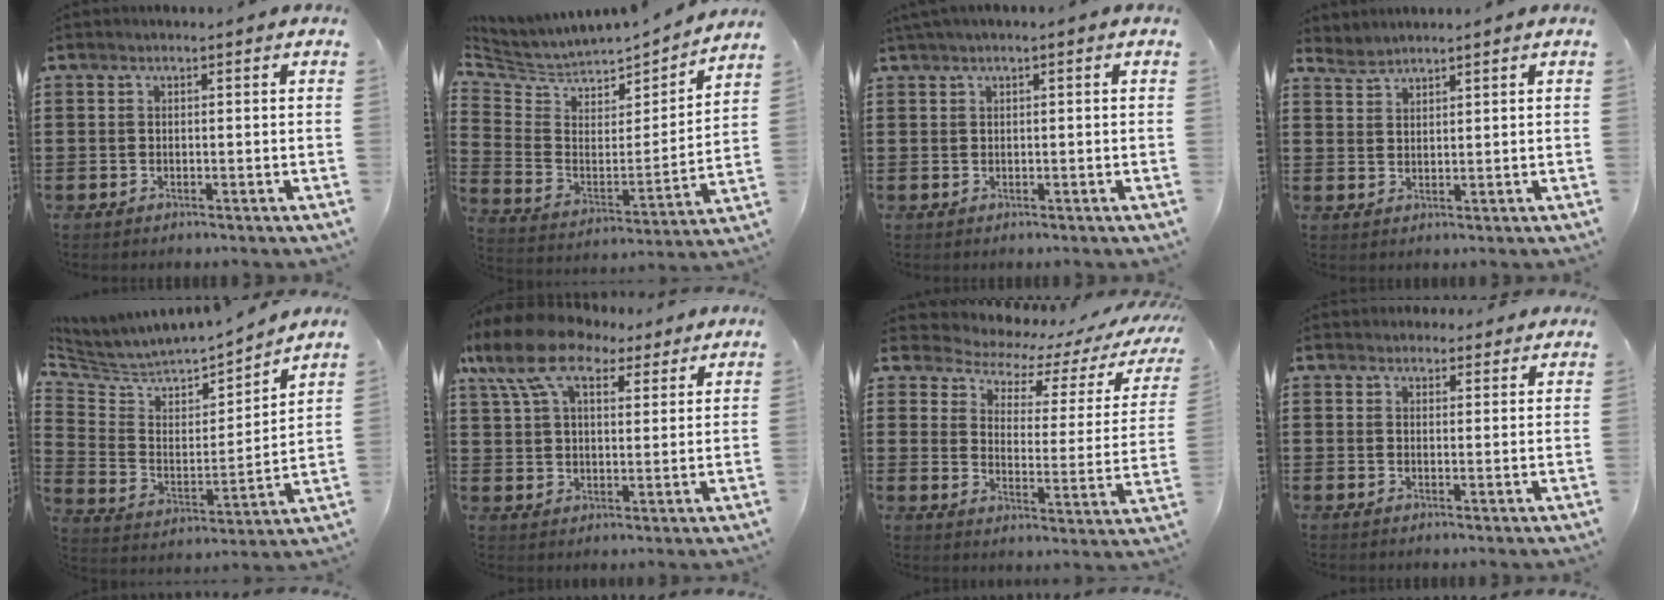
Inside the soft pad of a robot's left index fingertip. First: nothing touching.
{"total": 4.1, "force": [3.7, 1.7, 0.0], "torque": [-0.034, -0.044, 0.058]}
{"total": 0.9, "force": [0.1, 0.0, 0.9], "torque": [-0.015, -0.004, 0.003]}
{"total": 1.8, "force": [1.8, 0.2, 0.0], "torque": [-0.005, 0.000, 0.037]}
{"total": 3.2, "force": [2.8, 1.5, -0.1], "torque": [-0.030, -0.040, 0.040]}
{"total": 11.3, "force": [7.8, 5.3, 6.1], "torque": [-0.150, -0.006, 0.146]}
{"total": 3.6, "force": [3.2, 1.3, 1.1], "torque": [-0.041, -0.032, 0.043]}
{"total": 2.6, "force": [2.4, 0.9, -0.1], "torque": [-0.004, 0.000, 0.047]}